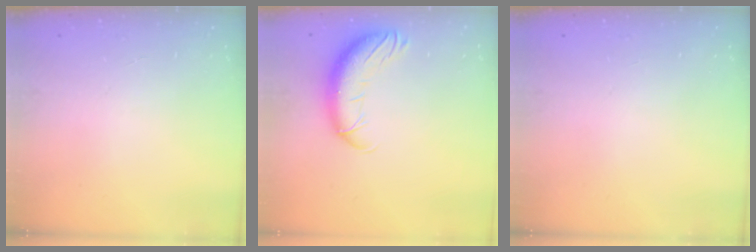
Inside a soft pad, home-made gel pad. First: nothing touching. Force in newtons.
{"total": 12.5, "press": 12.0, "slide": 3.5}
{"total": 0.0}